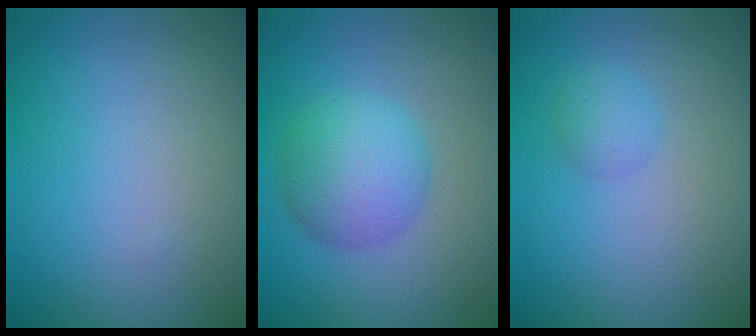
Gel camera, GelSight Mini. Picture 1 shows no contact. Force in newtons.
{"total": 5.0, "press": 5.0, "slide": 0.1}
{"total": 1.5, "press": 1.5, "slide": 0.0}